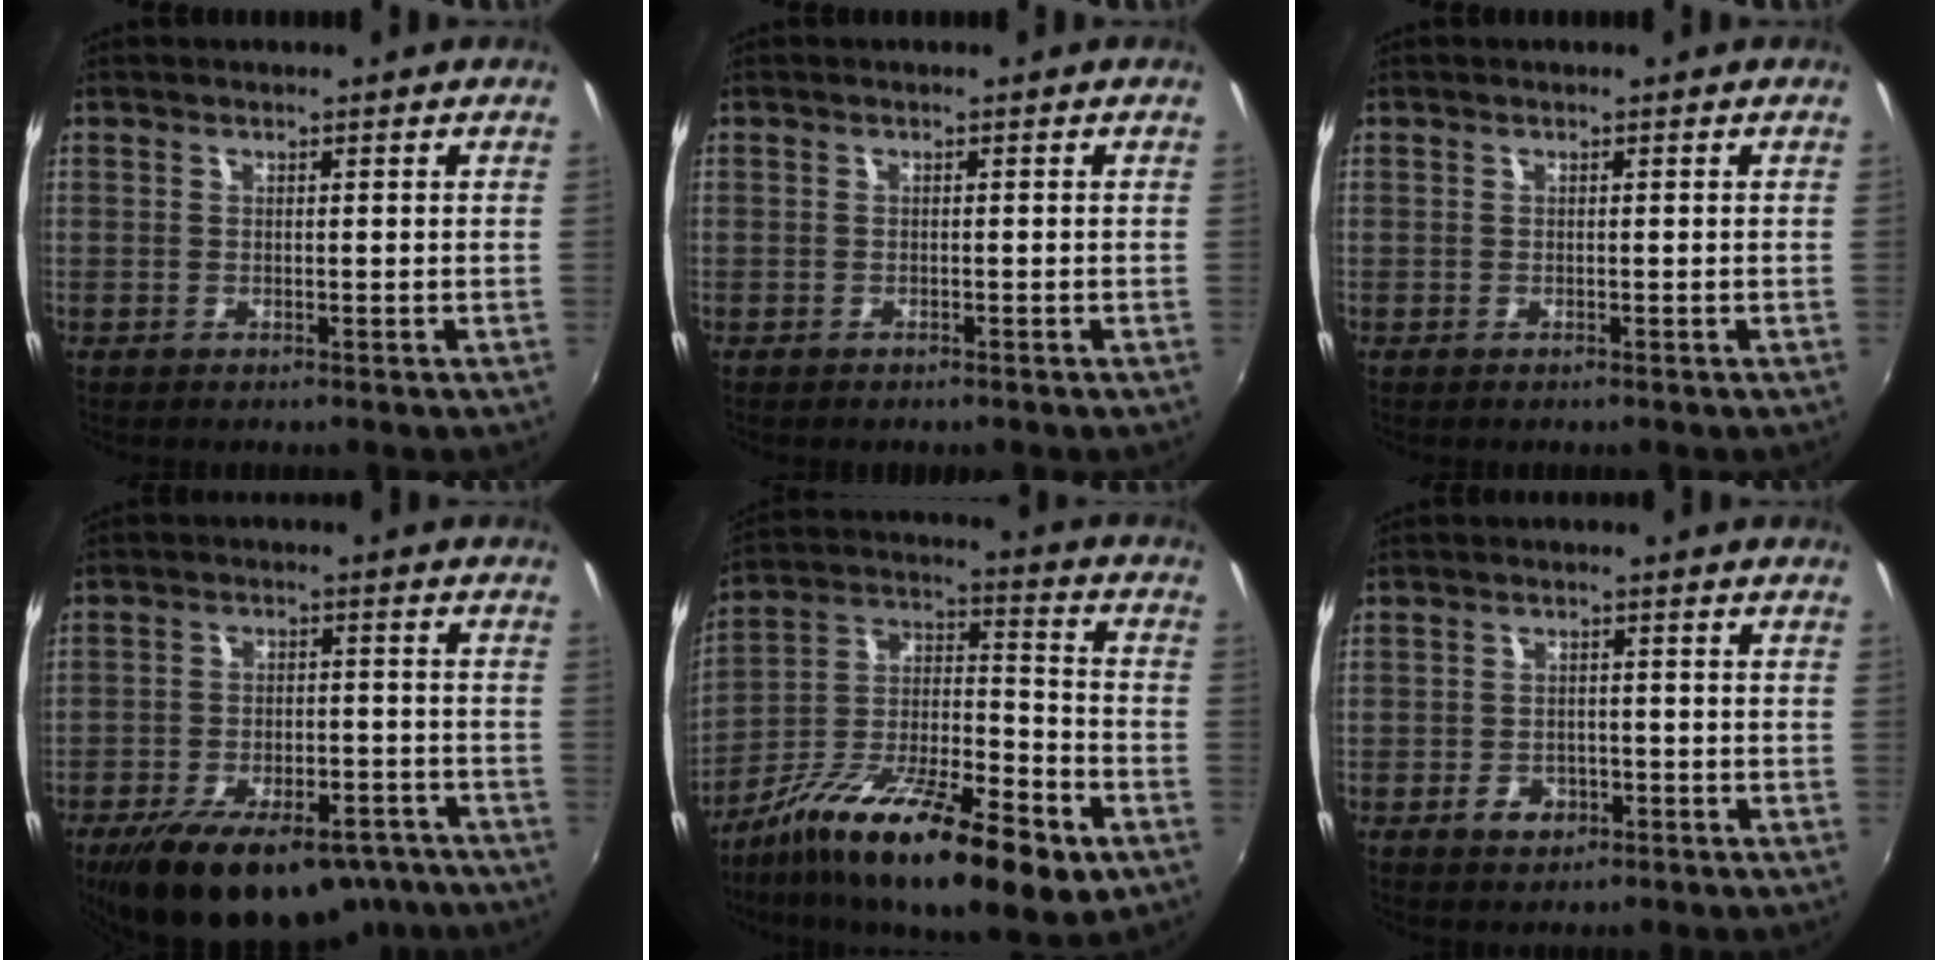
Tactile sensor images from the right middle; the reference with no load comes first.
{"total": 0.7, "force": [-0.6, 0.3, 0.1], "torque": [-0.006, -0.002, -0.010]}
{"total": 0.0}
{"total": 21.4, "force": [-15.7, 9.1, 11.3], "torque": [-0.206, -0.013, -0.212]}
{"total": 25.1, "force": [-14.1, 7.8, 19.2], "torque": [-0.322, -0.024, -0.239]}
{"total": 4.0, "force": [-2.1, 2.9, 1.8], "torque": [-0.042, 0.002, -0.028]}